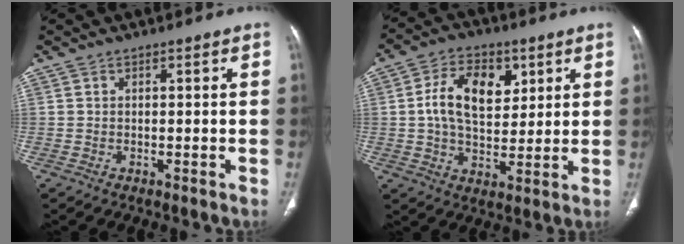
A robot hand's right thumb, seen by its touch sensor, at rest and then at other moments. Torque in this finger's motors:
{"motor_torque": [1.55, 1.81, 0.70, -0.53, 0.33]}